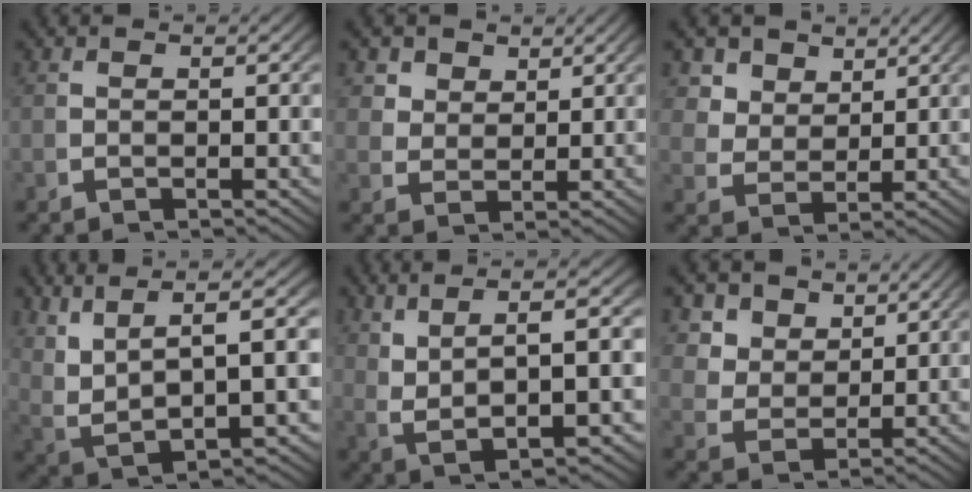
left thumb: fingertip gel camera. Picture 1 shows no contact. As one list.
[{"total": 3.8, "force": [2.4, 2.5, 1.5], "torque": [-0.033, -0.014, 0.052]}, {"total": 5.2, "force": [2.6, 3.8, 2.5], "torque": [-0.057, -0.022, 0.056]}, {"total": 11.2, "force": [3.0, 6.4, 8.7], "torque": [-0.175, -0.003, 0.061]}, {"total": 8.2, "force": [1.7, 3.5, 7.2], "torque": [-0.134, 0.001, 0.044]}, {"total": 5.8, "force": [2.5, 4.4, 2.9], "torque": [-0.070, -0.026, 0.055]}]